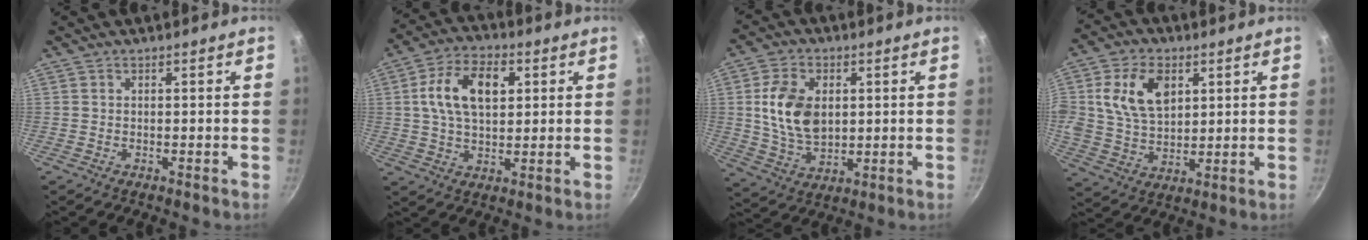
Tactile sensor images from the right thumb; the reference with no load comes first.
{"total": 12.6, "force": [2.9, 7.7, 9.5], "torque": [-0.151, 0.010, 0.042]}
{"total": 12.4, "force": [1.8, 8.3, 8.9], "torque": [-0.150, -0.010, 0.041]}
{"total": 13.1, "force": [3.8, 8.8, 8.9], "torque": [-0.147, -0.009, 0.072]}